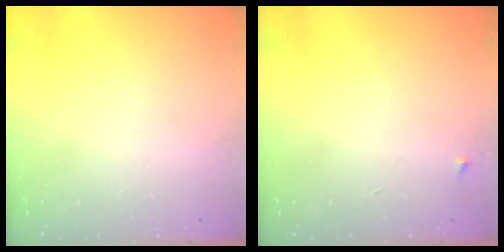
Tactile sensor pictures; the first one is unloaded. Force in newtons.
{"total": 2.5, "press": 2.4, "slide": 0.4}